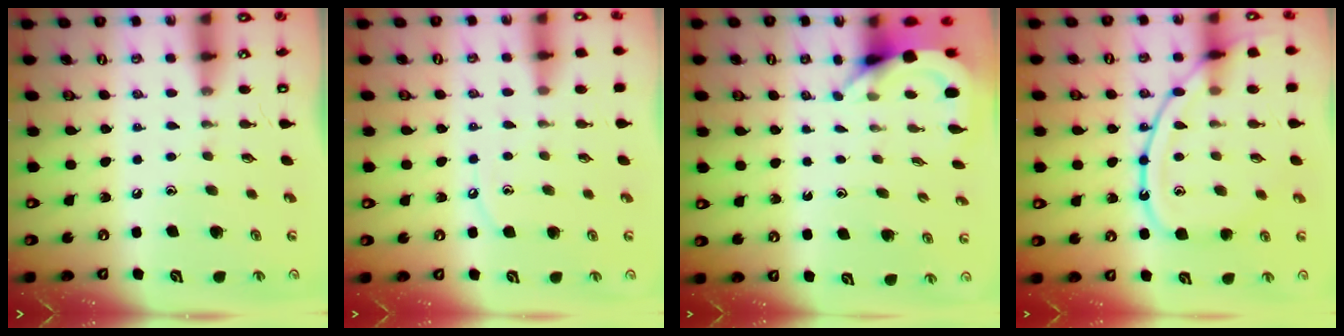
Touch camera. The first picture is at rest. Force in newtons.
{"total": 5.3, "press": 5.2, "slide": 0.8}
{"total": 3.8, "press": 3.8, "slide": 0.3}
{"total": 15.1, "press": 15.0, "slide": 1.1}